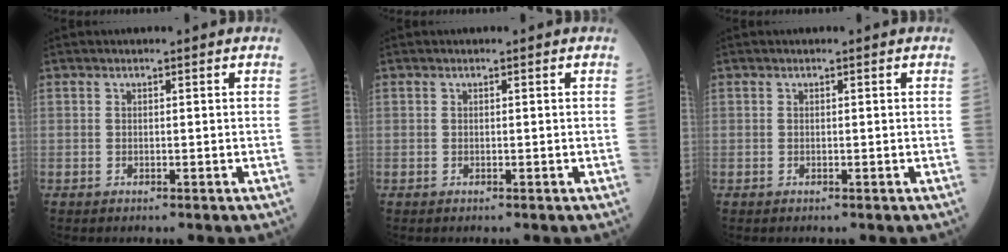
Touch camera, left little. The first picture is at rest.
{"total": 0.0}
{"total": 0.0}